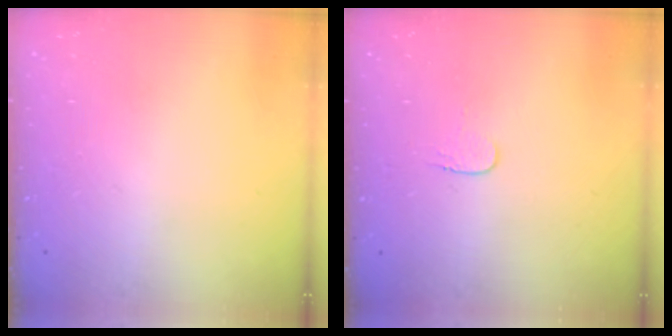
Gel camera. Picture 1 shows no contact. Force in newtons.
{"total": 3.5, "press": 3.5, "slide": 0.4}